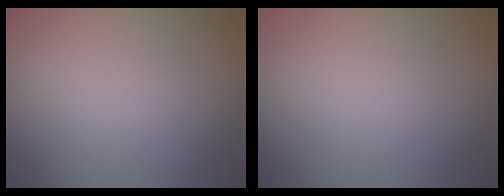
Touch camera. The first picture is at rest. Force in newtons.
{"total": 0.0}